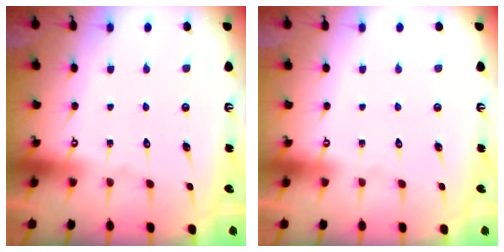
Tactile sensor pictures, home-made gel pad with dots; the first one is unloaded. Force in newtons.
{"total": 0.0}